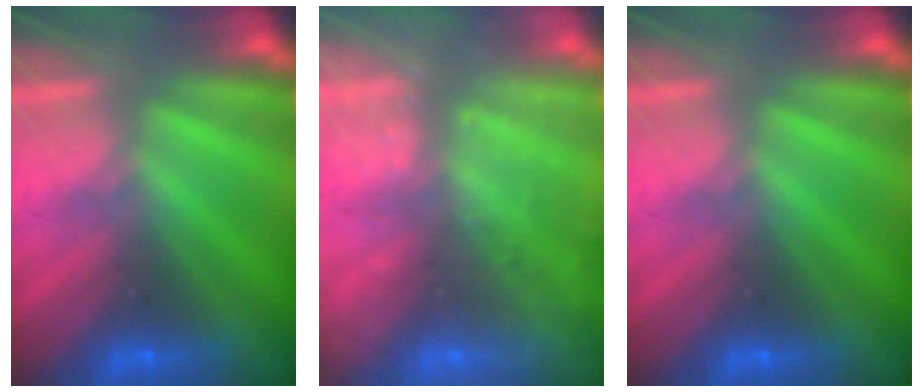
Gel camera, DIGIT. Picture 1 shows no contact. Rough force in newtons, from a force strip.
{"total": 8.8}
{"total": 0.0}